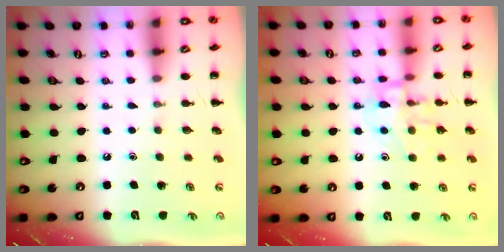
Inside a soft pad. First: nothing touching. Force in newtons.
{"total": 13.1, "press": 13.1, "slide": 1.1}